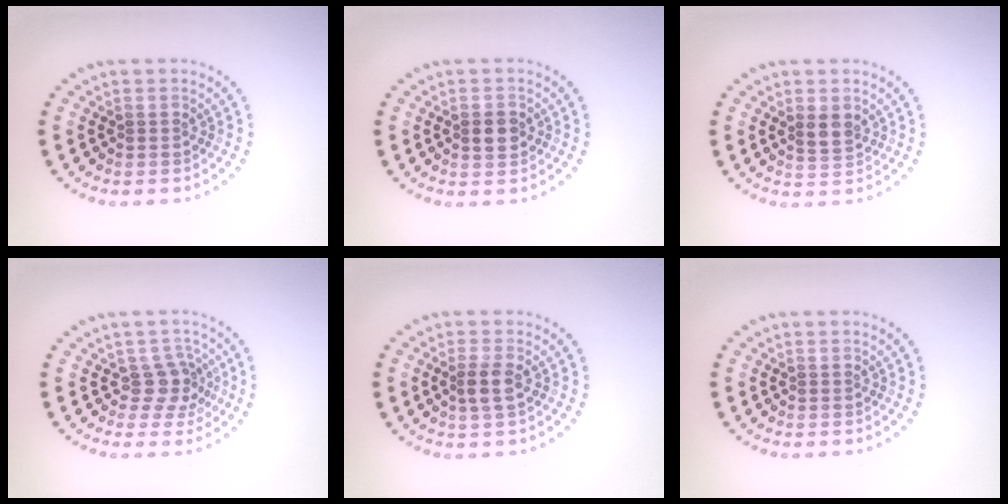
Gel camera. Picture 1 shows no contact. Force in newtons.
{"total": 1.9, "press": 1.9, "slide": 0.2}
{"total": 1.9, "press": 1.7, "slide": 0.8}
{"total": 2.5, "press": 1.9, "slide": 1.7}
{"total": 2.0, "press": 1.8, "slide": 0.9}
{"total": 0.0}